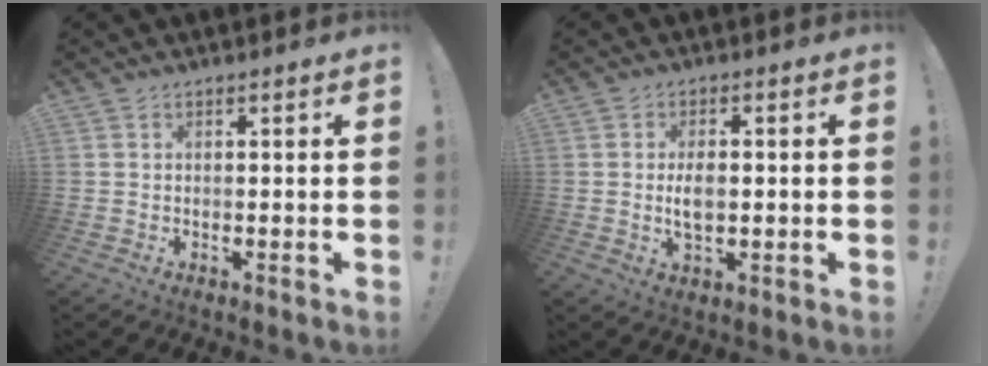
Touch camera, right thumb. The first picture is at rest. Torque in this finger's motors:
{"motor_torque": [-0.15, 0.12, 0.12, 0.12, 0.01]}